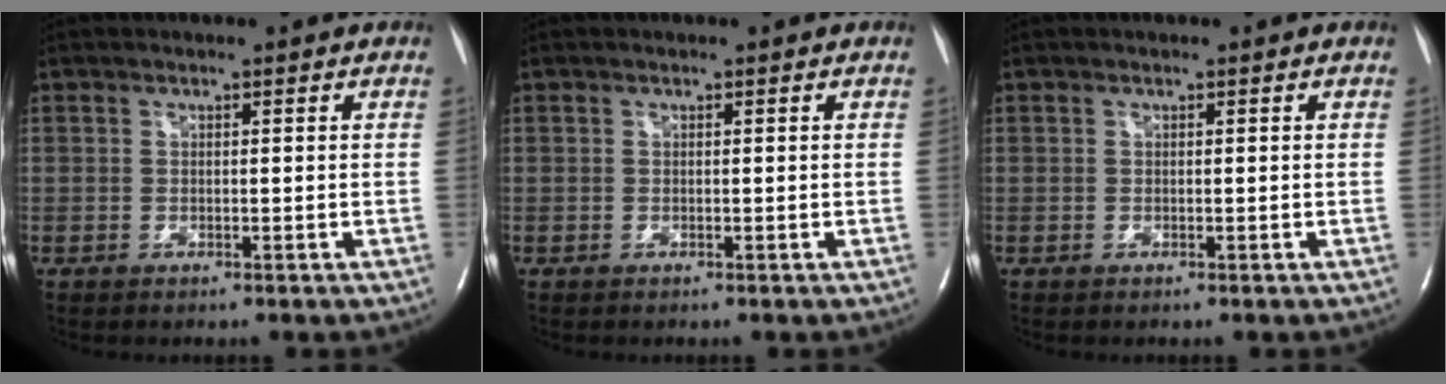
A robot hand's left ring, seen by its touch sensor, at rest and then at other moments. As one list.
[{"total": 0.0}, {"total": 0.0}]